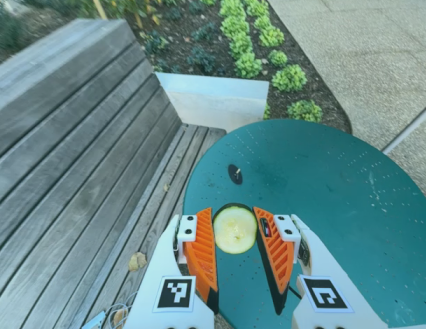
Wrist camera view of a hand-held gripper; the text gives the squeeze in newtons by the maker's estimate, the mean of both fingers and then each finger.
{"total": 11.5, "left": 11.9, "right": 11.0}